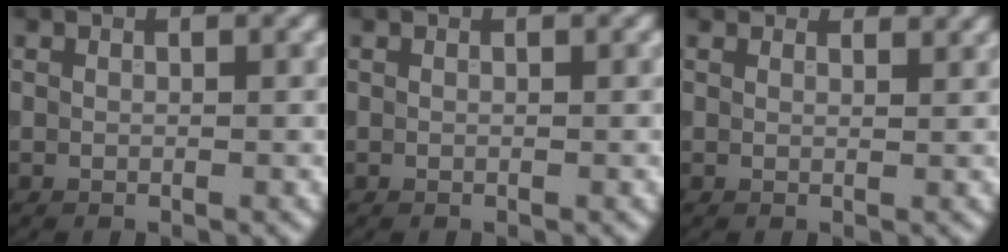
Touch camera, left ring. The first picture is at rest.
{"total": 0.0}
{"total": 2.7, "force": [2.5, 0.7, 0.6], "torque": [-0.014, 0.000, 0.028]}